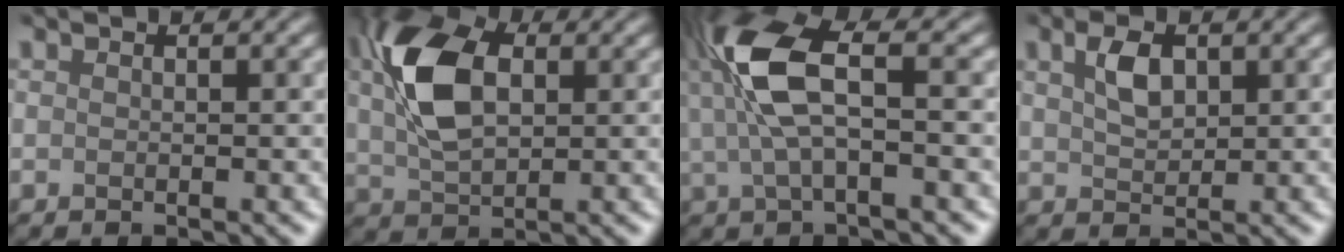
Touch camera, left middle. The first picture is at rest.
{"total": 7.0, "force": [2.0, 4.1, 5.4], "torque": [-0.136, 0.015, 0.041]}
{"total": 6.3, "force": [0.9, 1.9, 5.9], "torque": [-0.155, 0.023, 0.019]}
{"total": 1.4, "force": [1.1, 0.4, 0.8], "torque": [-0.036, 0.005, 0.034]}